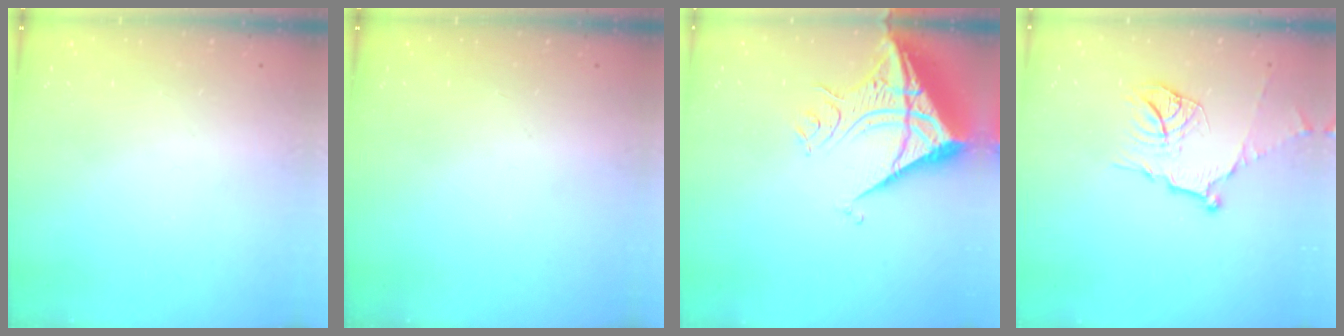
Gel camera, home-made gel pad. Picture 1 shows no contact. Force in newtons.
{"total": 0.0}
{"total": 14.2, "press": 14.1, "slide": 1.9}
{"total": 13.4, "press": 13.3, "slide": 1.2}